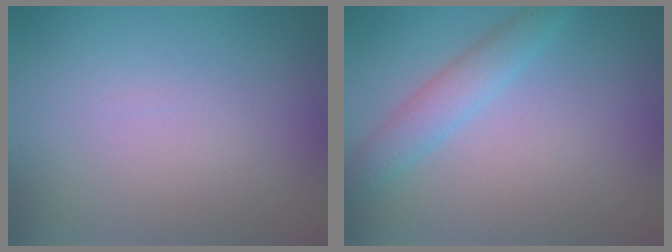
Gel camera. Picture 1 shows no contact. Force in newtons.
{"total": 2.6, "press": 2.6, "slide": 0.0}